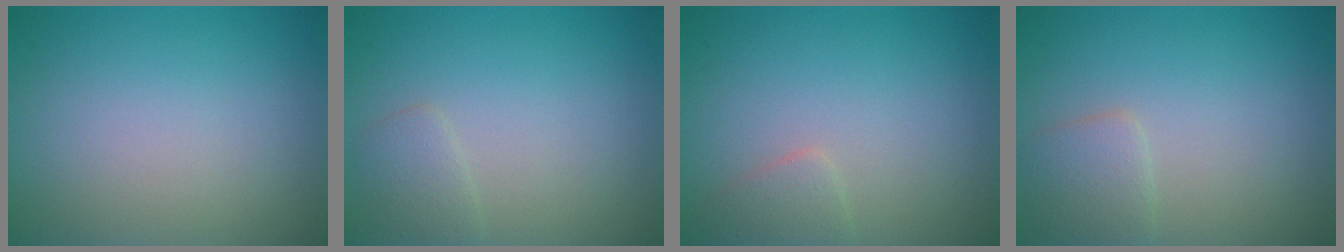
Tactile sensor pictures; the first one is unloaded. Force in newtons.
{"total": 1.4, "press": 1.4, "slide": 0.1}
{"total": 1.4, "press": 1.4, "slide": 0.1}
{"total": 1.9, "press": 1.9, "slide": 0.1}